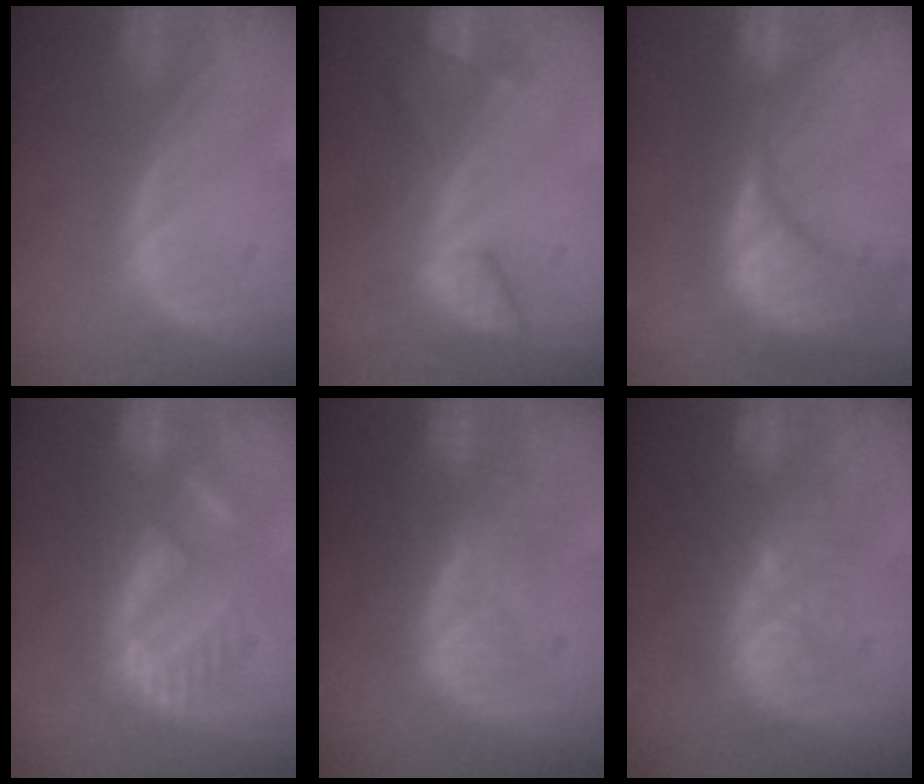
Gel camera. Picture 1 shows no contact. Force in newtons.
{"total": 8.6, "press": 7.3, "slide": 4.5}
{"total": 14.3, "press": 12.0, "slide": 7.8}
{"total": 9.0, "press": 8.7, "slide": 2.2}
{"total": 10.1, "press": 8.5, "slide": 5.6}
{"total": 9.3, "press": 8.6, "slide": 3.5}